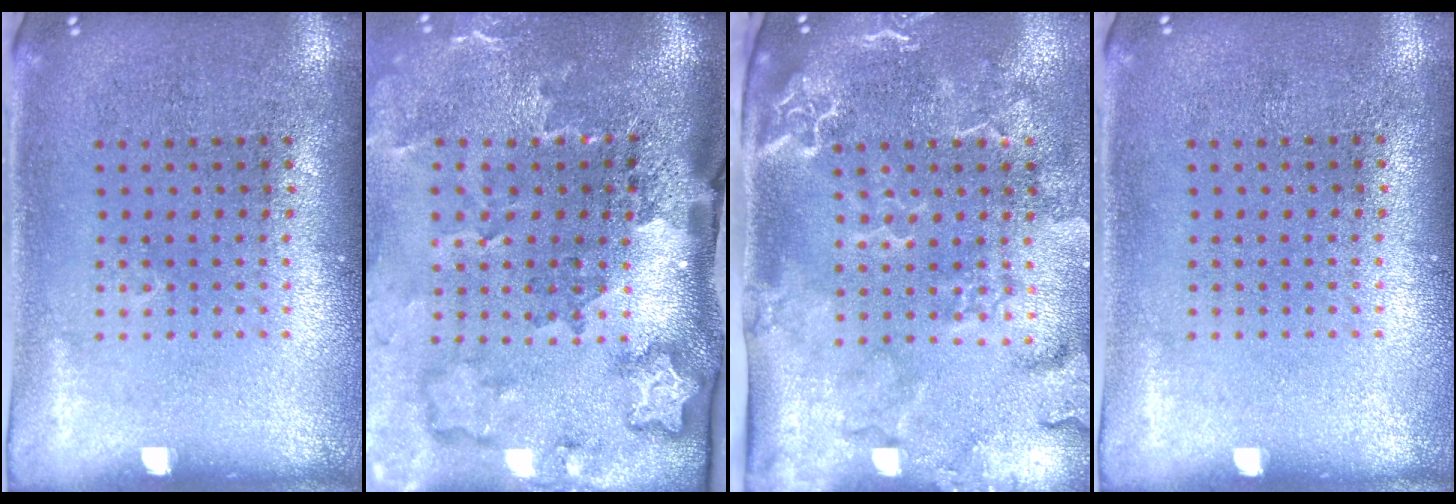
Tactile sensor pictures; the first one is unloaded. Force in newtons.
{"total": 3.5, "press": 2.3, "slide": 2.6}
{"total": 2.9, "press": 2.4, "slide": 1.6}
{"total": 0.0}